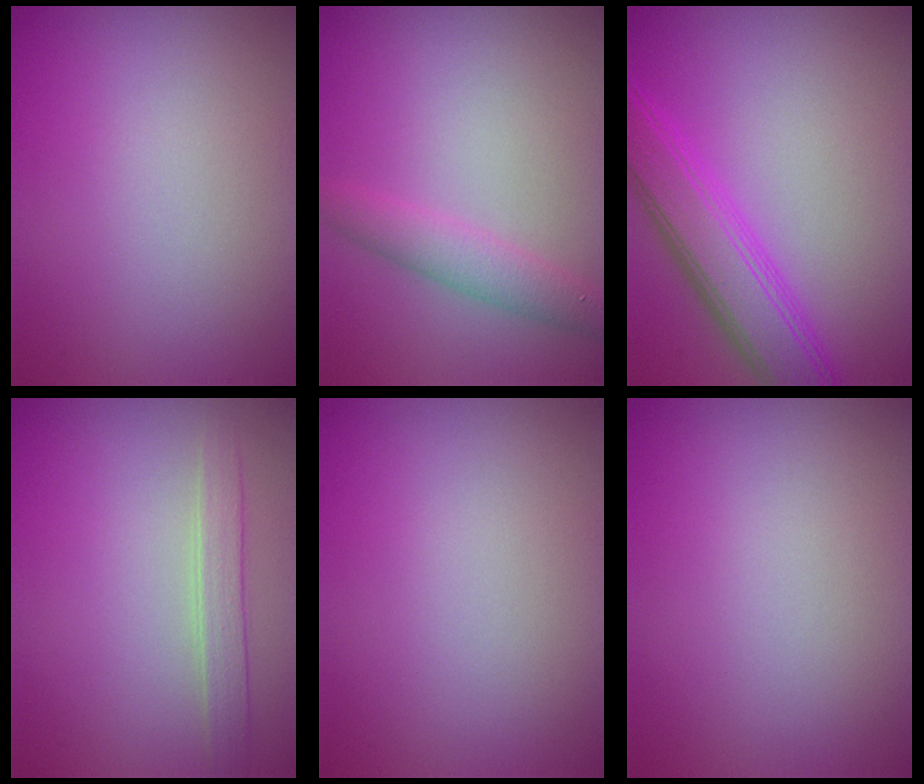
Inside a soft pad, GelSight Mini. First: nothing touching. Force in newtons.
{"total": 2.5, "press": 2.5, "slide": 0.0}
{"total": 5.7, "press": 5.7, "slide": 0.3}
{"total": 1.9, "press": 1.9, "slide": 0.1}
{"total": 0.0}
{"total": 0.0}